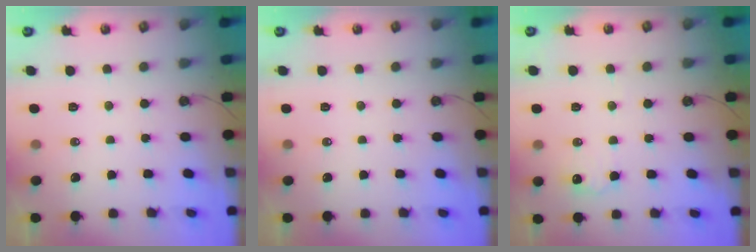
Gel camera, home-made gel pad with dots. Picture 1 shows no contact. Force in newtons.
{"total": 0.0}
{"total": 8.1, "press": 8.1, "slide": 0.4}